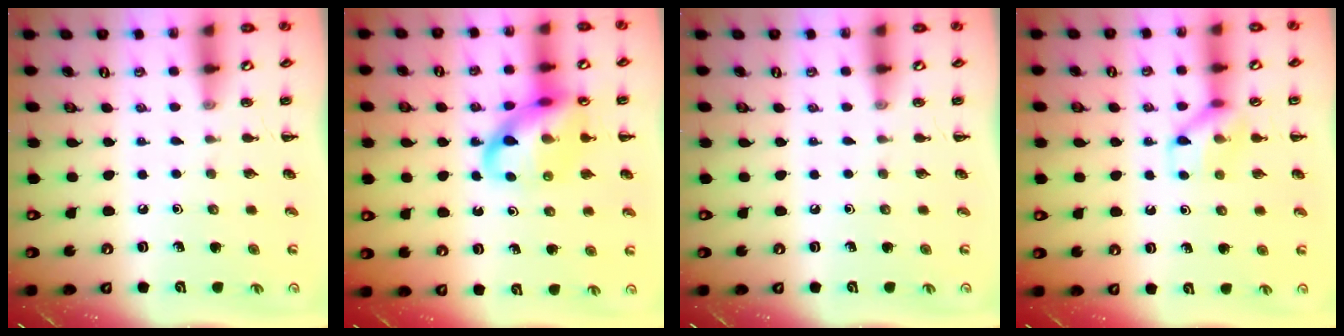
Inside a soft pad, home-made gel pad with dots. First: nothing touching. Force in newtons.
{"total": 15.8, "press": 15.7, "slide": 2.0}
{"total": 0.0}
{"total": 10.4, "press": 10.3, "slide": 0.8}